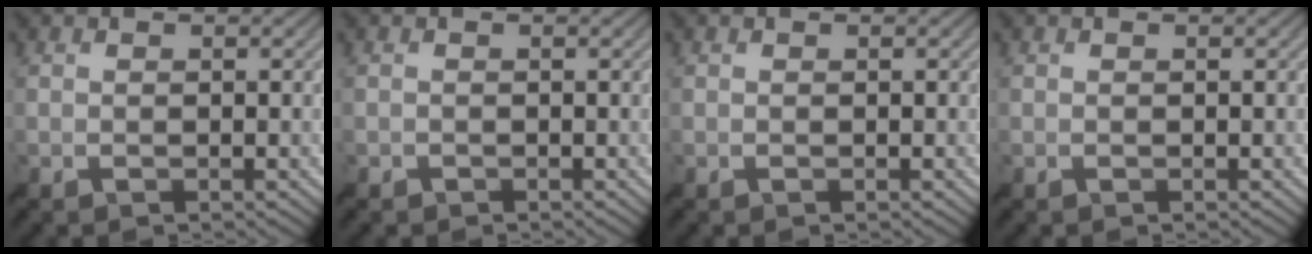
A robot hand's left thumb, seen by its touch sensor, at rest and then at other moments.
{"total": 0.7, "force": [-0.4, 0.5, -0.1], "torque": [0.004, -0.003, -0.011]}
{"total": 0.0}
{"total": 0.0}